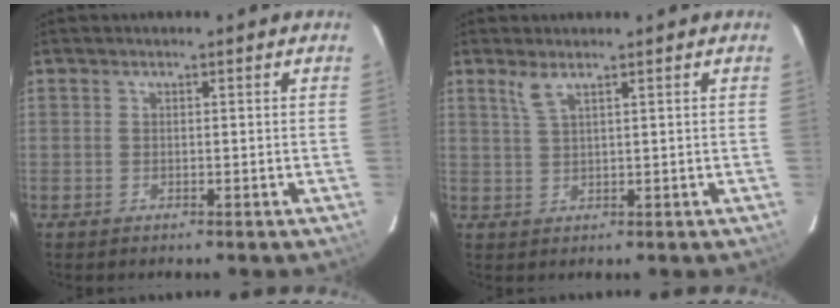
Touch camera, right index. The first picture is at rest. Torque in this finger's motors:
{"motor_torque": [-0.01, 0.05, 0.03, 0.04]}